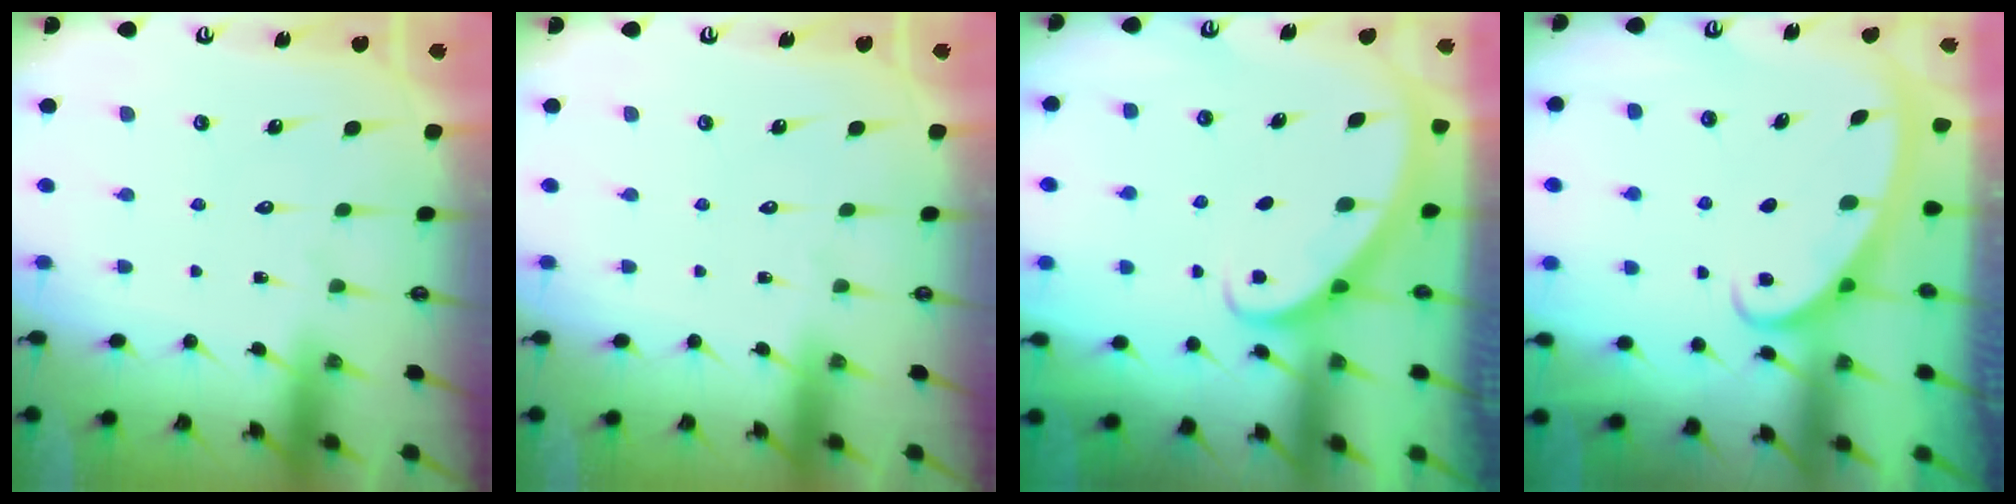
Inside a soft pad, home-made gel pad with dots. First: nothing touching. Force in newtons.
{"total": 0.0}
{"total": 2.8, "press": 2.8, "slide": 0.2}
{"total": 2.6, "press": 2.6, "slide": 0.4}